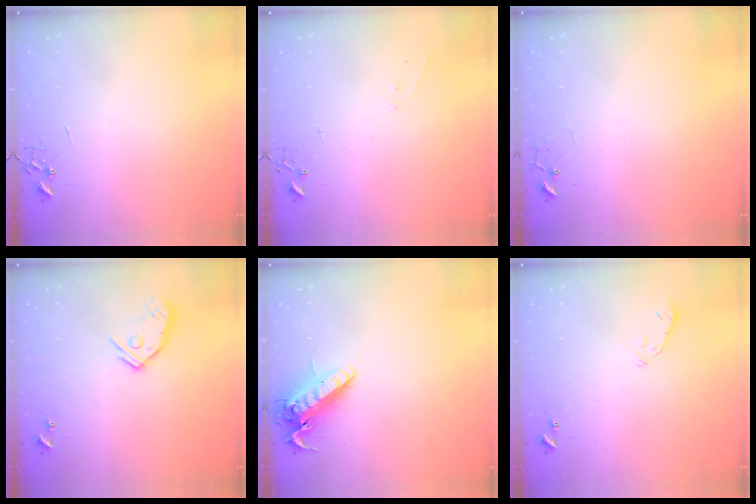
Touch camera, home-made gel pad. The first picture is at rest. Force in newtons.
{"total": 4.0, "press": 4.0, "slide": 0.2}
{"total": 6.1, "press": 6.0, "slide": 0.4}
{"total": 11.0, "press": 10.9, "slide": 1.2}
{"total": 13.8, "press": 13.7, "slide": 2.0}
{"total": 3.0, "press": 2.9, "slide": 0.9}